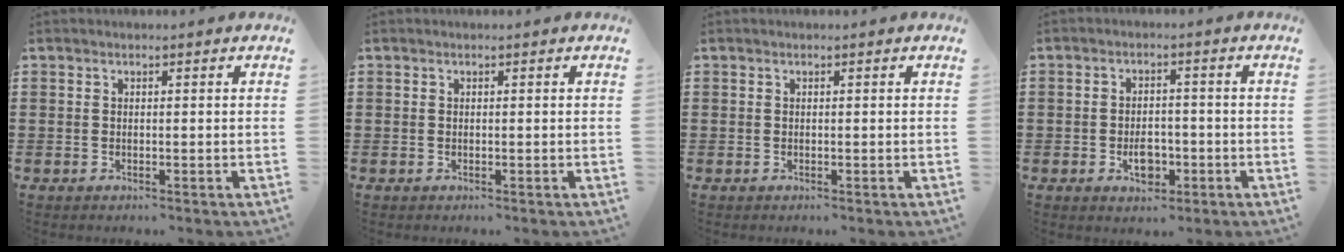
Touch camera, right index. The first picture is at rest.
{"total": 0.0}
{"total": 0.0}
{"total": 4.3, "force": [-1.6, 2.4, 3.1], "torque": [-0.048, 0.000, -0.029]}